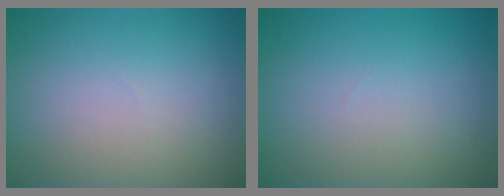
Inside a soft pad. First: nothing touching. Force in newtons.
{"total": 0.0}